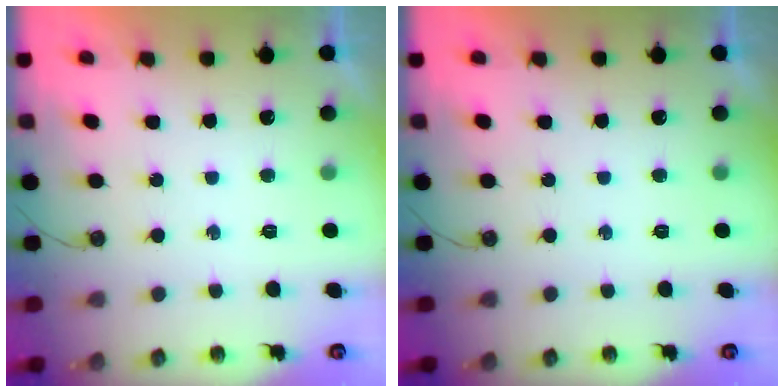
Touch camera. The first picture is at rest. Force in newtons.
{"total": 0.0}